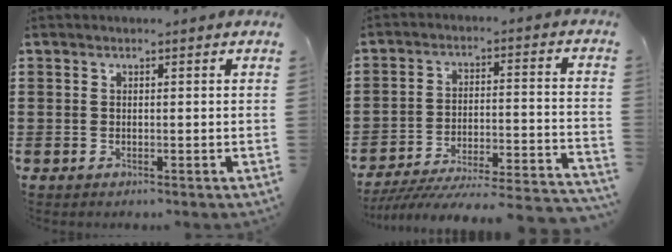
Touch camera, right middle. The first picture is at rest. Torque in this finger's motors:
{"motor_torque": [1.50, -0.64, 0.50, 0.15]}